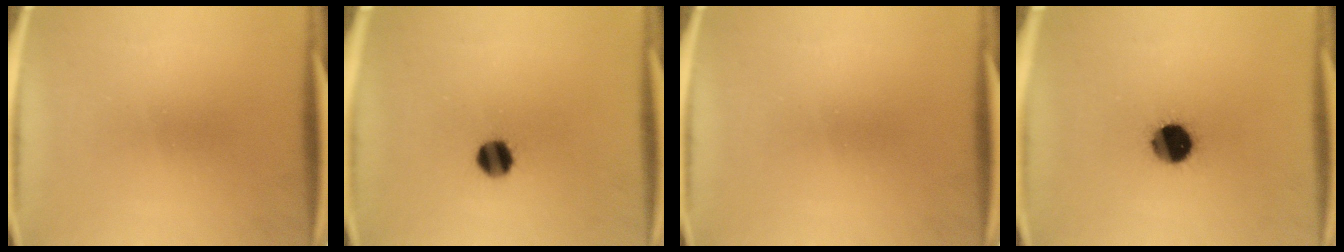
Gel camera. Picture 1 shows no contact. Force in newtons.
{"total": 6.0}
{"total": 0.0}
{"total": 10.4}